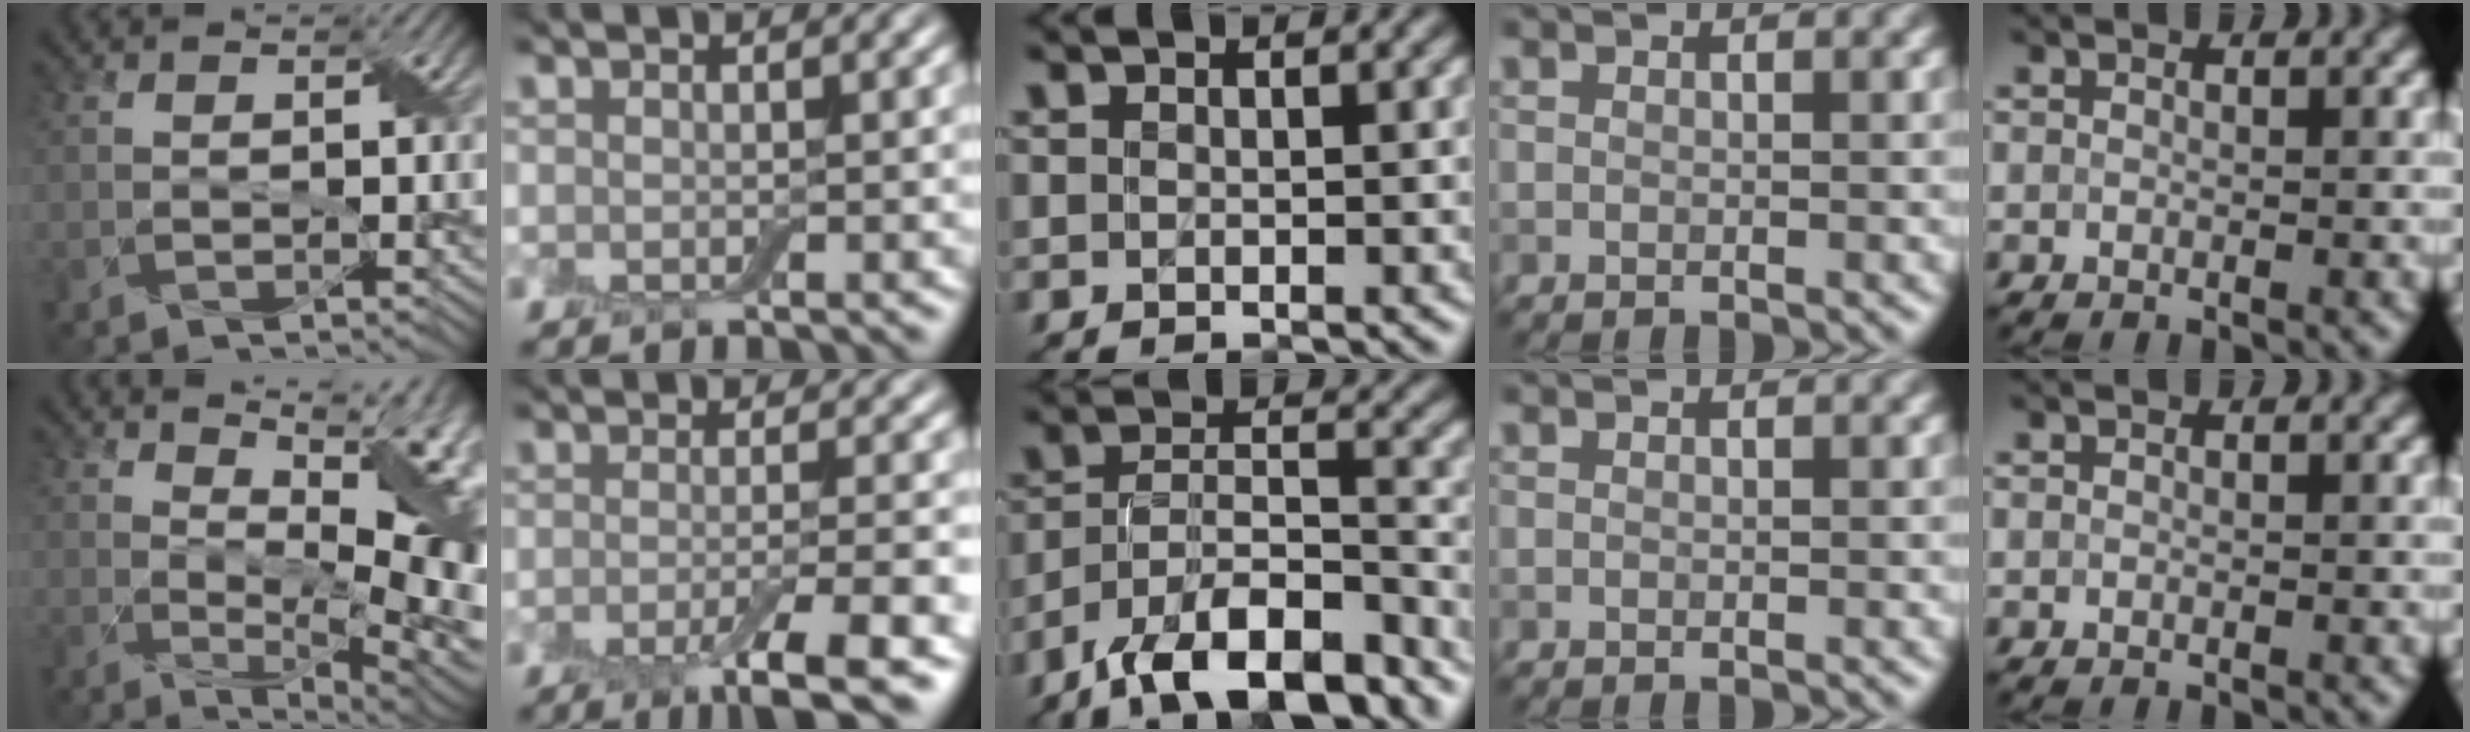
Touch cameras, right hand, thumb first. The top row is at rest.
{"thumb": {"total": 17.2, "force": [4.8, 7.0, 15.0], "torque": [-0.199, 0.026, 0.093]}, "index": {"total": 7.1, "force": [-3.3, 1.4, 6.1], "torque": [-0.084, -0.008, -0.055]}, "middle": {"total": 13.1, "force": [-10.2, 4.7, 6.8], "torque": [-0.115, -0.004, -0.163]}}